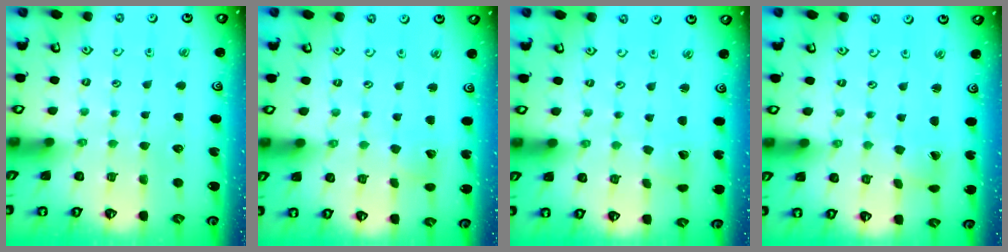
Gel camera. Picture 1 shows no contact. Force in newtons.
{"total": 3.7, "press": 3.7, "slide": 0.3}
{"total": 2.0, "press": 2.0, "slide": 0.1}
{"total": 1.6, "press": 1.6, "slide": 0.1}